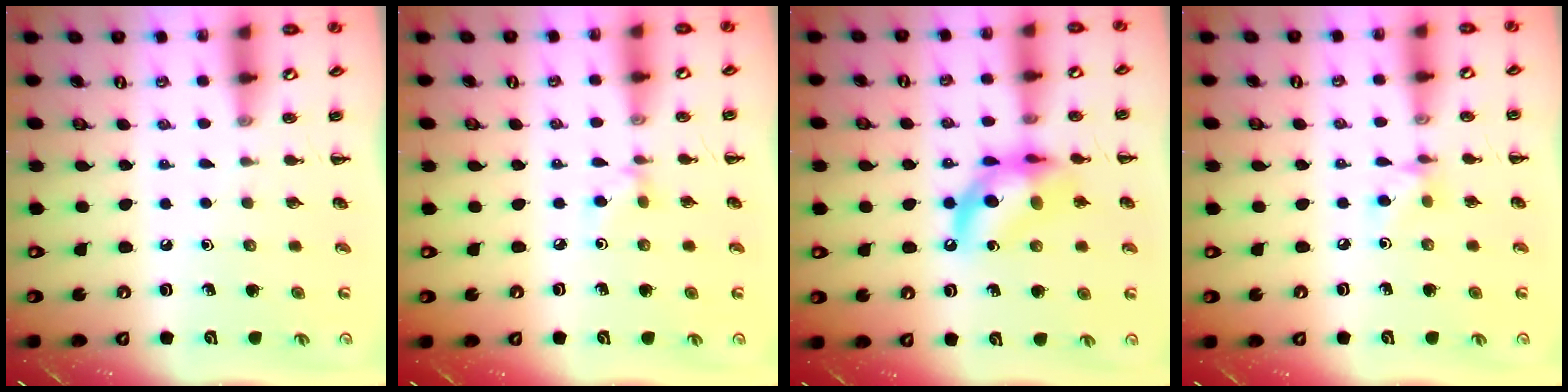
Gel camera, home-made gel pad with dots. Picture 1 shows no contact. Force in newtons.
{"total": 3.5, "press": 3.3, "slide": 1.2}
{"total": 13.0, "press": 12.5, "slide": 3.3}
{"total": 5.5, "press": 5.4, "slide": 0.9}